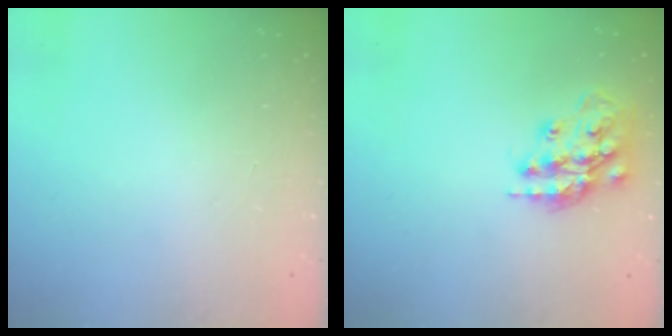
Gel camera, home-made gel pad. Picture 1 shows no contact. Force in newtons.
{"total": 15.5, "press": 15.5, "slide": 1.1}